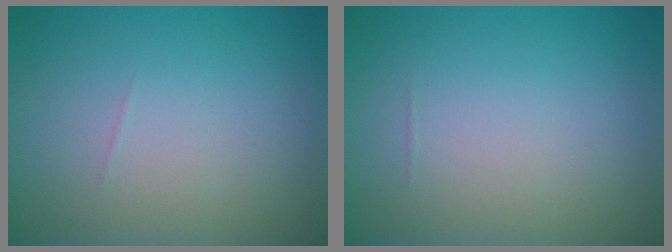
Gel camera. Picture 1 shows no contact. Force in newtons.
{"total": 0.0}